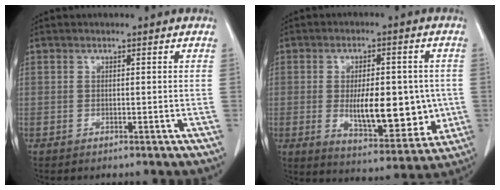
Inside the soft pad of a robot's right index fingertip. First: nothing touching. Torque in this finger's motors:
{"motor_torque": [0.50, 0.04, 0.29, 0.12]}